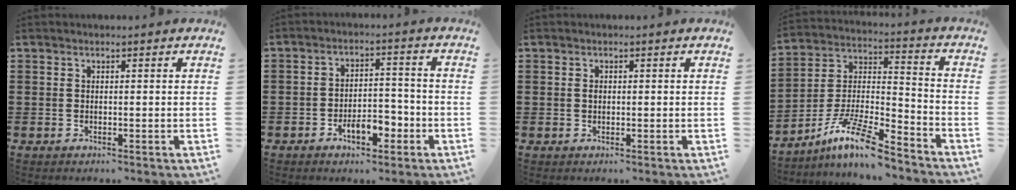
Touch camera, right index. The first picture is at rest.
{"total": 5.6, "force": [-2.9, 2.8, 3.8], "torque": [-0.060, 0.009, -0.056]}
{"total": 0.8, "force": [0.0, 0.5, 0.5], "torque": [-0.013, 0.001, 0.000]}
{"total": 11.3, "force": [-9.0, 1.3, 6.7], "torque": [-0.136, 0.010, -0.180]}